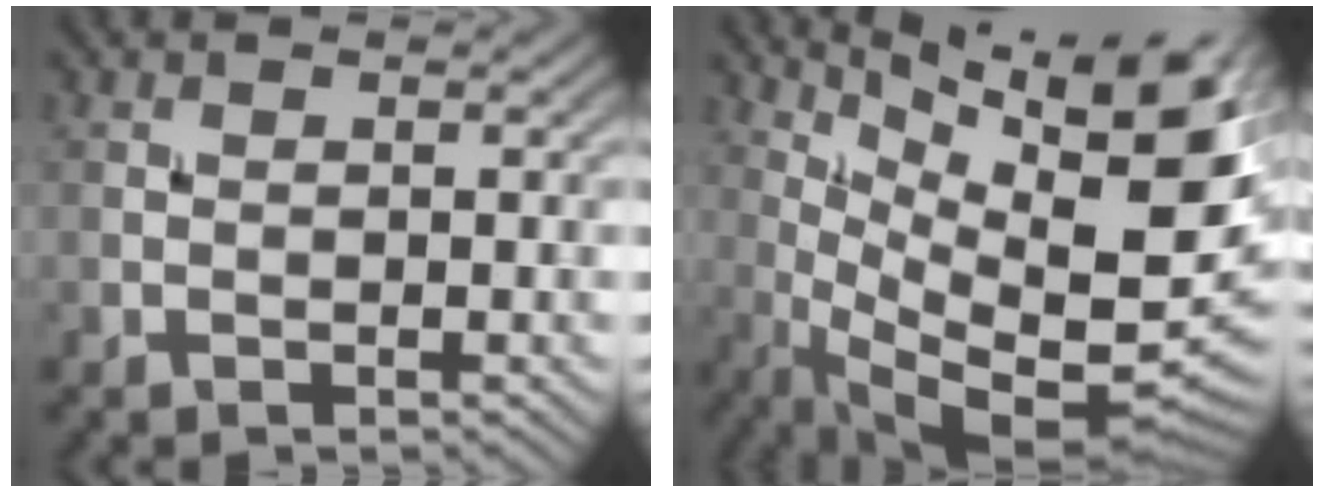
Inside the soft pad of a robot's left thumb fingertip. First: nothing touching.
{"total": 16.7, "force": [4.7, 5.5, 15.1], "torque": [-0.241, 0.005, 0.108]}